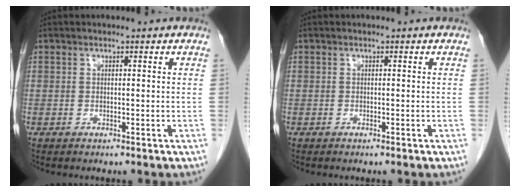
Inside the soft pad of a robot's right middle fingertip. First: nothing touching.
{"total": 0.0}